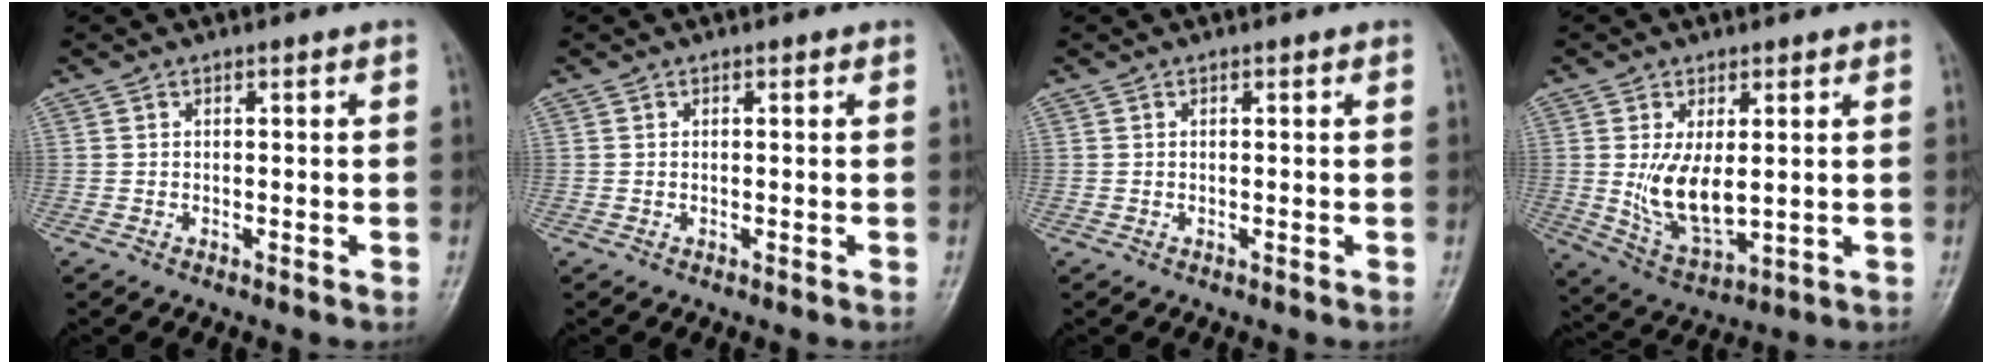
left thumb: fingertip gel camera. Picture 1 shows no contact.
{"total": 0.0}
{"total": 0.0}
{"total": 9.7, "force": [0.9, 5.1, 8.2], "torque": [-0.138, -0.025, 0.033]}